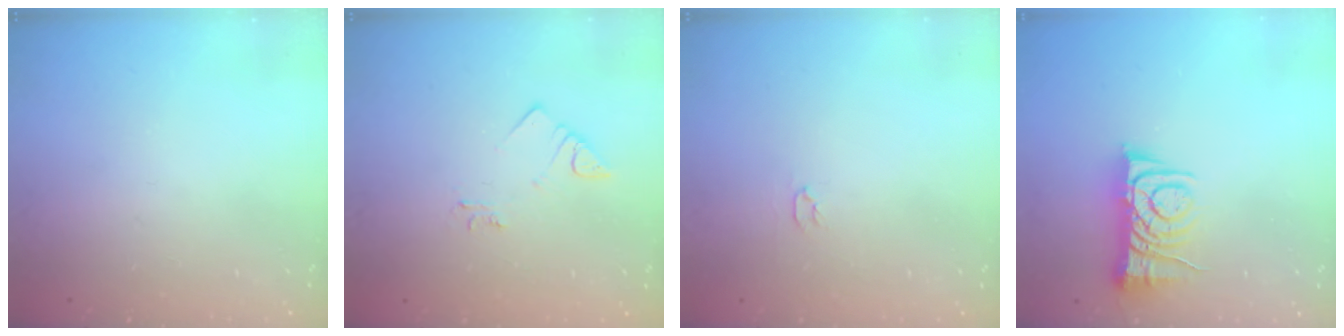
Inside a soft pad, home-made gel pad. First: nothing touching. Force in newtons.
{"total": 4.1, "press": 4.0, "slide": 0.7}
{"total": 2.0, "press": 2.0, "slide": 0.3}
{"total": 6.9, "press": 6.9, "slide": 0.9}